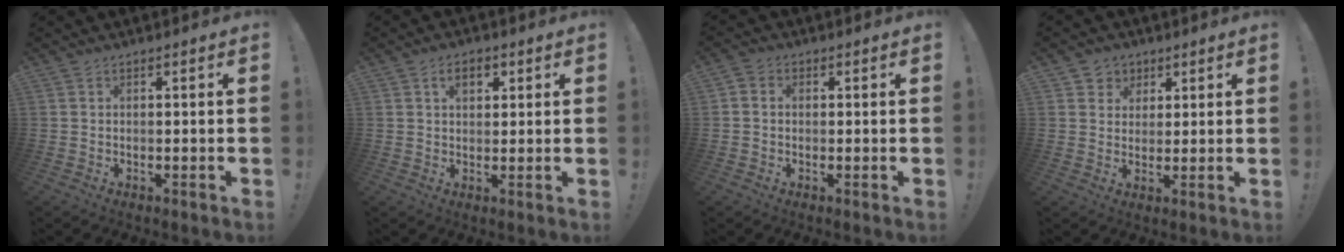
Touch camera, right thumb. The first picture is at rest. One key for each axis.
{"total": 4.8, "fx": 1.9, "fy": 3.1, "fz": 3.1, "tx": -0.040, "ty": 0.001, "tz": 0.030}
{"total": 2.7, "fx": -0.4, "fy": 2.2, "fz": 1.5, "tx": -0.029, "ty": 0.008, "tz": -0.005}
{"total": 4.8, "fx": 1.8, "fy": 4.4, "fz": 0.3, "tx": 0.001, "ty": -0.014, "tz": 0.035}